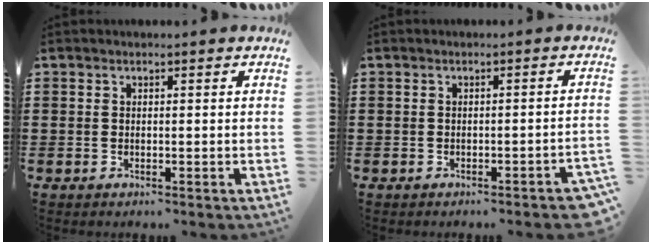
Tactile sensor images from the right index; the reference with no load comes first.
{"total": 1.3, "force": [-1.1, 0.2, 0.7], "torque": [-0.013, -0.001, -0.022]}